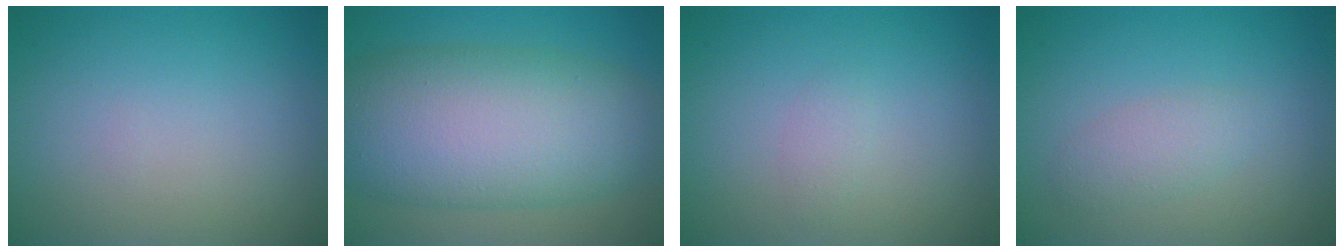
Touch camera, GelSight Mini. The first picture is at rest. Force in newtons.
{"total": 12.3, "press": 12.3, "slide": 0.2}
{"total": 0.8, "press": 0.8, "slide": 0.0}
{"total": 1.9, "press": 1.9, "slide": 0.1}